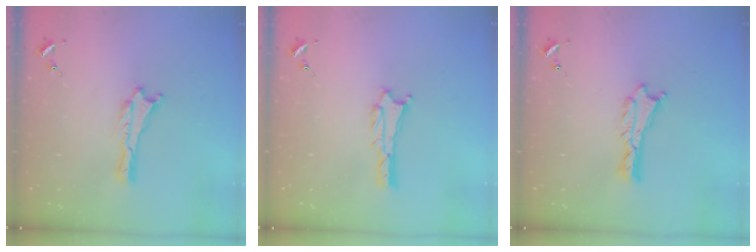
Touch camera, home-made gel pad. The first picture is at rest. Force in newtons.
{"total": 1.3, "press": 1.3, "slide": 0.3}
{"total": 0.7, "press": 0.7, "slide": 0.1}